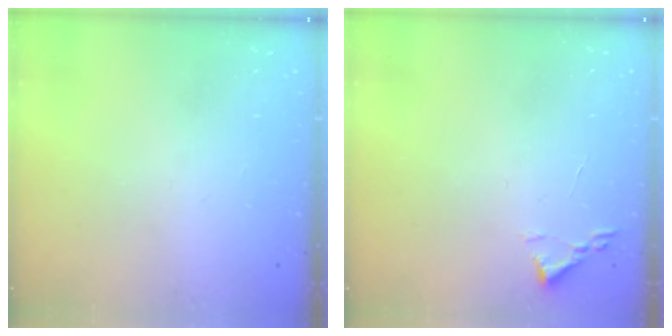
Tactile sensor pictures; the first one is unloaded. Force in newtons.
{"total": 1.8, "press": 1.7, "slide": 0.2}